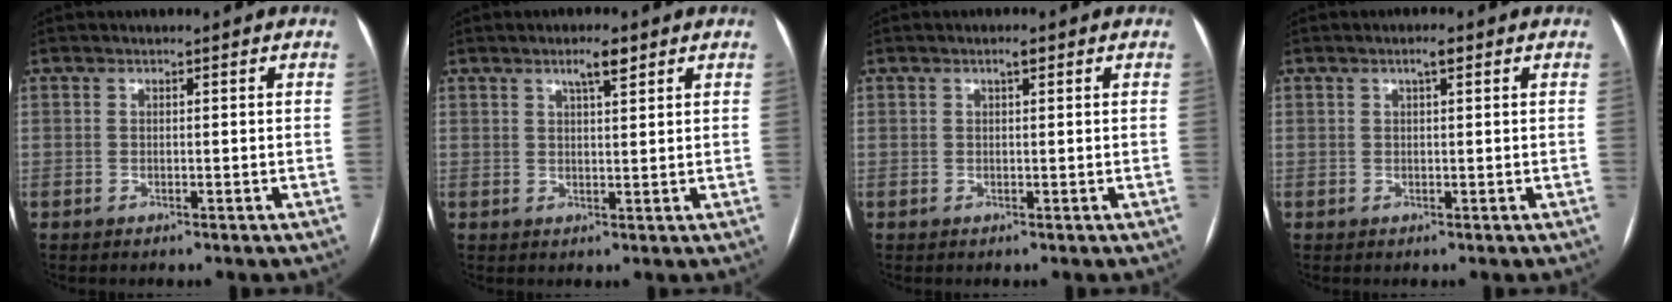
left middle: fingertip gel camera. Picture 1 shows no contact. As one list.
[{"total": 3.2, "force": [2.0, 0.5, 2.4], "torque": [-0.042, 0.004, 0.033]}, {"total": 1.1, "force": [0.6, 0.2, 0.9], "torque": [-0.015, 0.003, 0.008]}, {"total": 1.6, "force": [0.8, 0.3, 1.3], "torque": [-0.023, 0.007, 0.012]}]